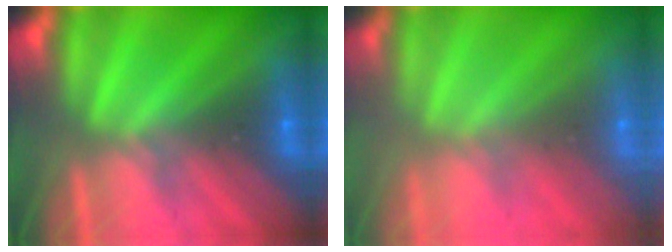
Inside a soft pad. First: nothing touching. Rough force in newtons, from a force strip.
{"total": 7.5}